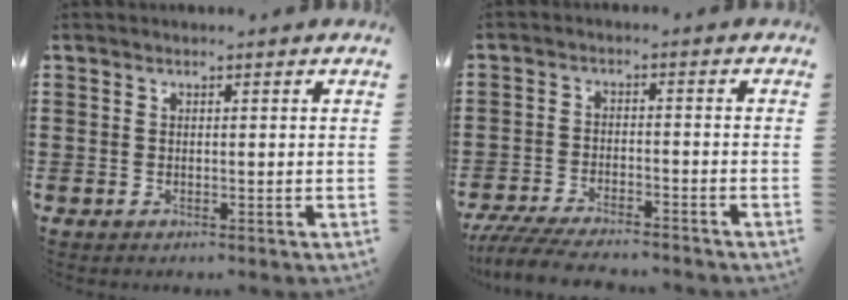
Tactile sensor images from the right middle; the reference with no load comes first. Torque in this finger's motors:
{"motor_torque": [0.55, -0.39, 0.21, 0.10]}